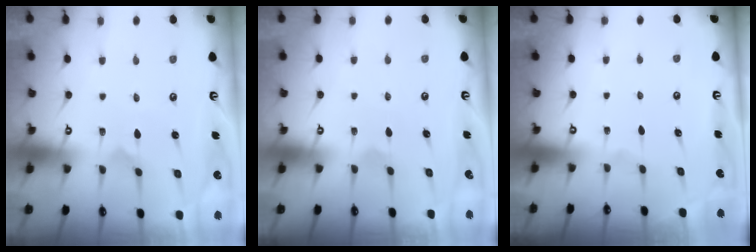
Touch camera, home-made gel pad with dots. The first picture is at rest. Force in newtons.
{"total": 2.1, "press": 2.1, "slide": 0.2}
{"total": 0.0}